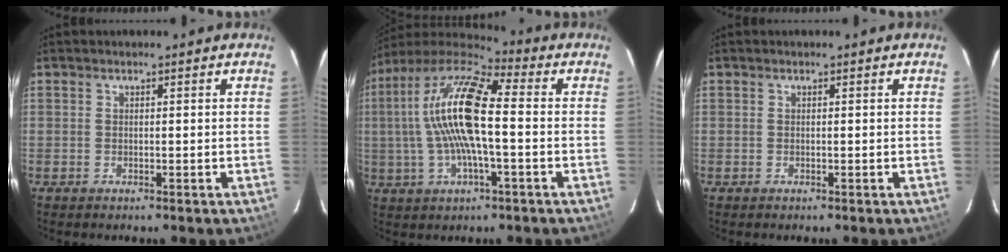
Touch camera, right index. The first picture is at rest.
{"total": 16.9, "force": [0.3, 4.4, 16.3], "torque": [-0.302, 0.011, -0.005]}
{"total": 0.0}